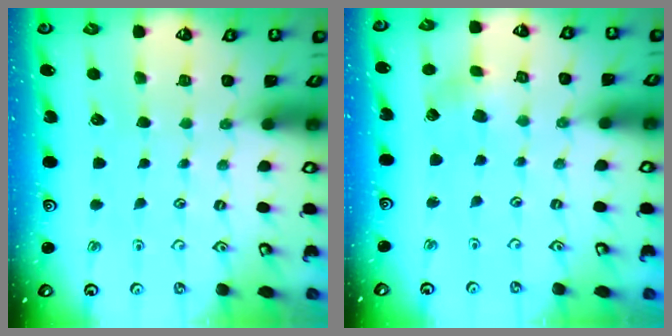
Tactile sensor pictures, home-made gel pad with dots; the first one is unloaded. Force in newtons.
{"total": 2.1, "press": 2.1, "slide": 0.3}